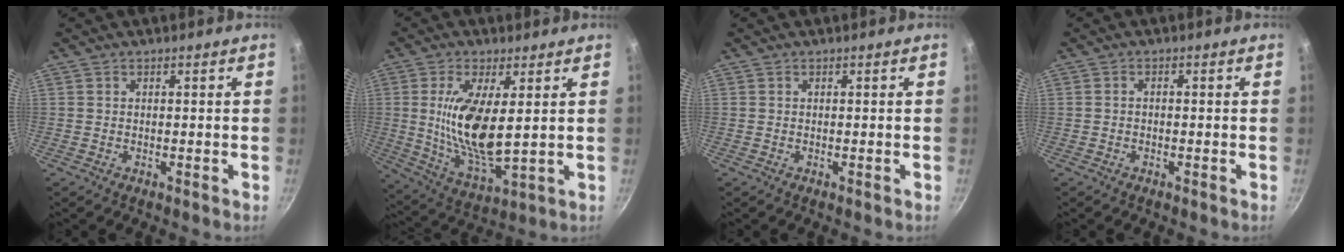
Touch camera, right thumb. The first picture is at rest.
{"total": 14.2, "force": [2.3, 5.2, 13.0], "torque": [-0.250, -0.026, 0.049]}
{"total": 0.0}
{"total": 0.8, "force": [-0.4, 0.4, 0.5], "torque": [-0.012, 0.007, -0.009]}